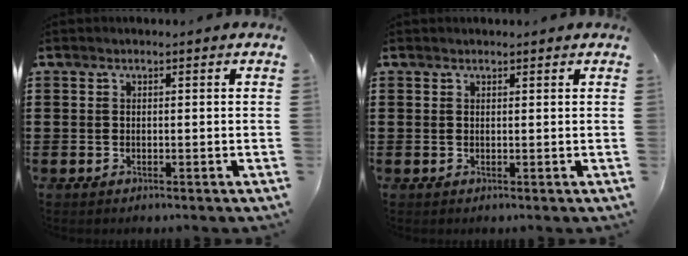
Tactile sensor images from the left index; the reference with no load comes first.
{"total": 0.6, "force": [0.6, 0.1, 0.2], "torque": [-0.005, 0.001, 0.012]}